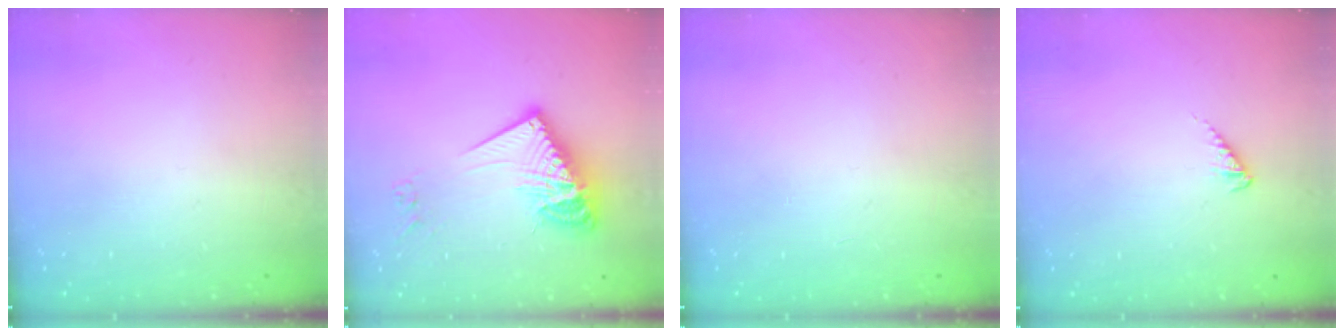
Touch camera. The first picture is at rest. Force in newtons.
{"total": 17.1, "press": 17.1, "slide": 1.4}
{"total": 0.0}
{"total": 3.0, "press": 2.9, "slide": 0.5}